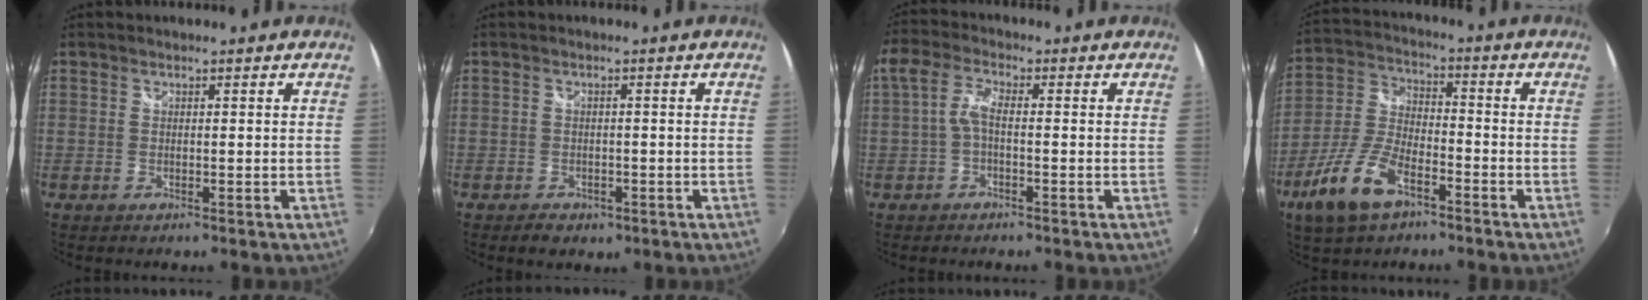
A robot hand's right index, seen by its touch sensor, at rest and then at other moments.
{"total": 3.9, "force": [-2.2, 2.7, 1.6], "torque": [-0.043, -0.006, -0.030]}
{"total": 4.0, "force": [-0.9, 1.4, 3.7], "torque": [-0.087, 0.013, -0.023]}
{"total": 13.0, "force": [-7.5, 5.8, 8.9], "torque": [-0.204, -0.006, -0.146]}